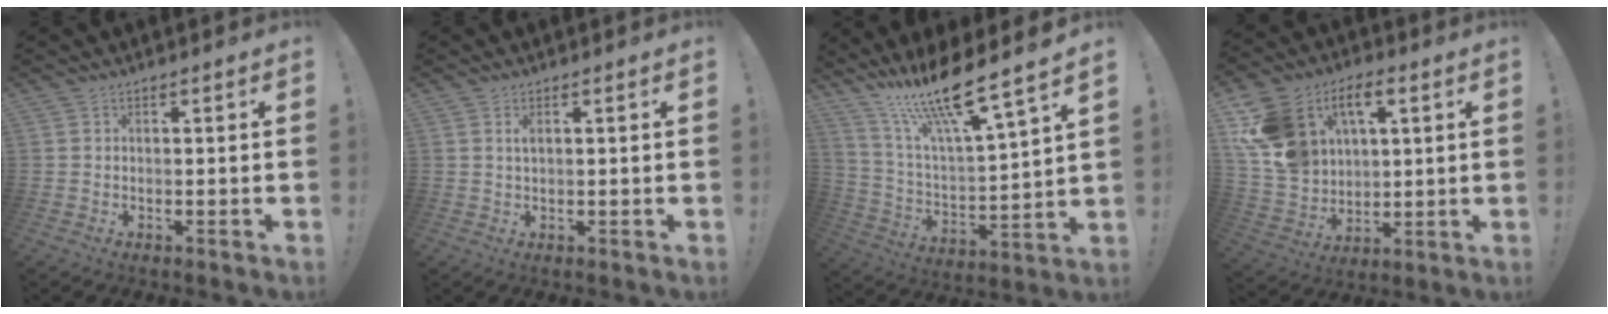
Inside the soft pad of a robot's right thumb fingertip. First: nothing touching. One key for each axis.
{"total": 1.5, "fx": 0.6, "fy": 0.5, "fz": 1.3, "tx": -0.019, "ty": -0.002, "tz": 0.008}
{"total": 16.8, "fx": 13.1, "fy": 1.5, "fz": 10.4, "tx": -0.183, "ty": -0.105, "tz": 0.214}
{"total": 16.8, "fx": 7.4, "fy": 11.8, "fz": 9.5, "tx": -0.185, "ty": -0.030, "tz": 0.138}